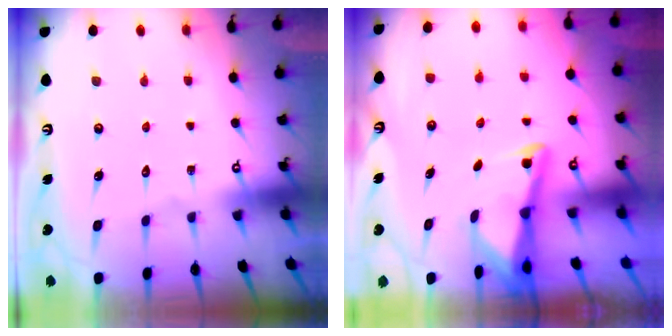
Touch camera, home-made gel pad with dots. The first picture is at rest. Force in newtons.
{"total": 3.1, "press": 3.1, "slide": 0.4}